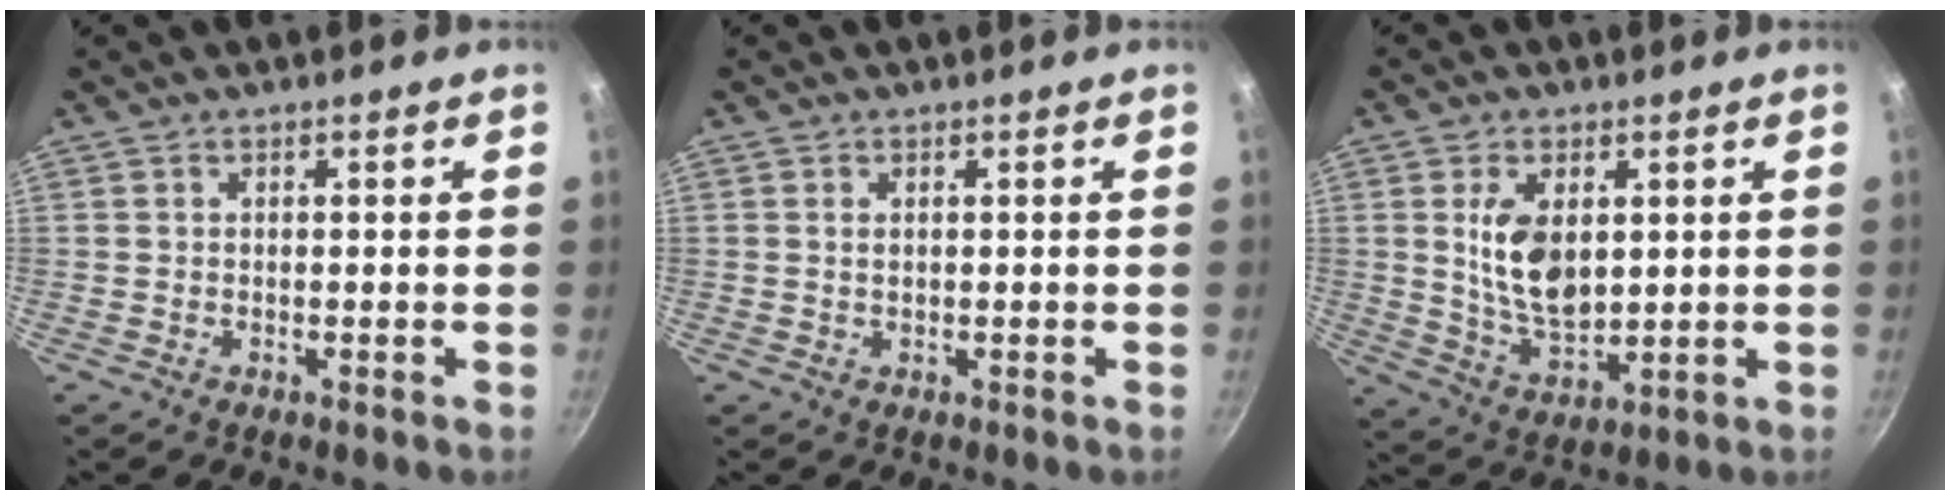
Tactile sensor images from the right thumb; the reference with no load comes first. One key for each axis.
{"total": 0.9, "fx": 0.3, "fy": 0.5, "fz": 0.7, "tx": -0.015, "ty": 0.001, "tz": 0.009}
{"total": 10.5, "fx": 2.1, "fy": 6.0, "fz": 8.3, "tx": -0.138, "ty": -0.019, "tz": 0.054}